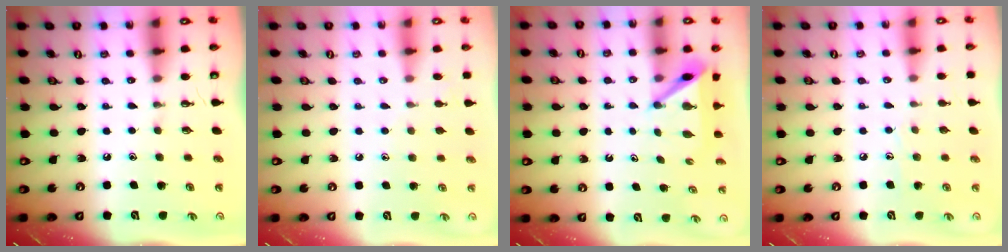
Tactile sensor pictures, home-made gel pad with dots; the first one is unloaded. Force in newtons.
{"total": 5.9, "press": 5.8, "slide": 0.5}
{"total": 5.7, "press": 5.7, "slide": 0.2}
{"total": 5.1, "press": 5.1, "slide": 0.4}